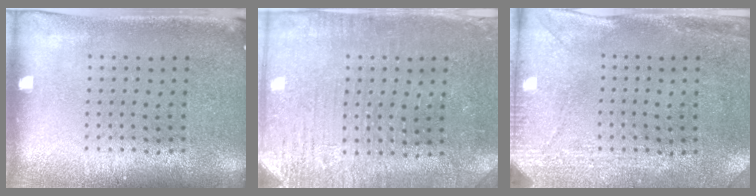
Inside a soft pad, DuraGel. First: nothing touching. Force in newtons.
{"total": 2.9, "press": 2.8, "slide": 0.7}
{"total": 3.0, "press": 2.3, "slide": 1.9}